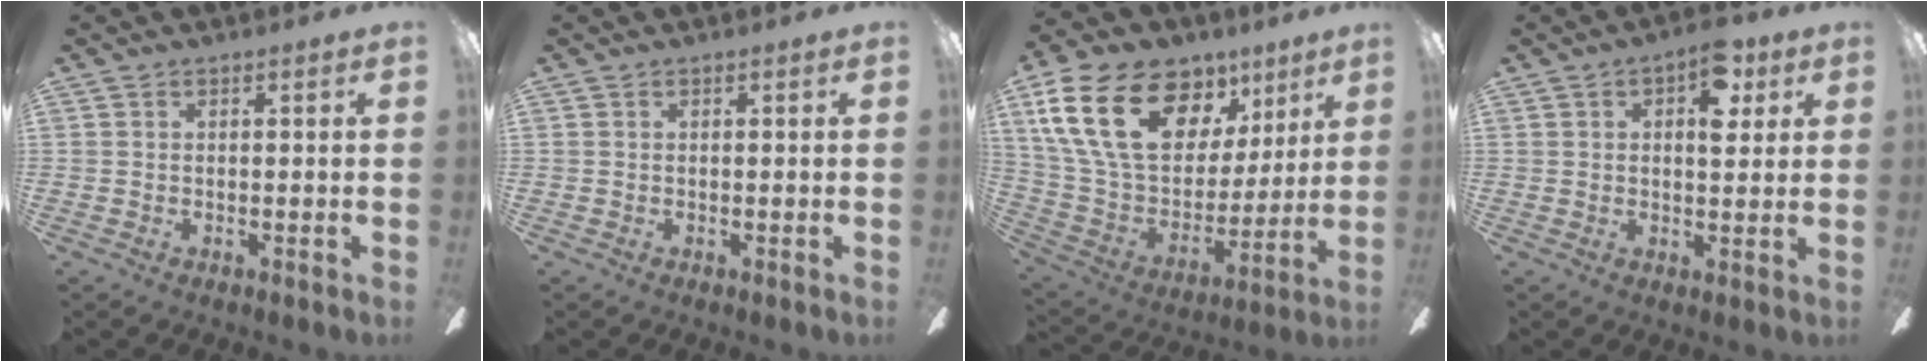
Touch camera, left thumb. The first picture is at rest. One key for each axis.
{"total": 0.0}
{"total": 25.4, "fx": 12.1, "fy": 15.9, "fz": 15.7, "tx": -0.293, "ty": -0.044, "tz": 0.223}
{"total": 9.3, "fx": 4.0, "fy": 4.7, "fz": 6.9, "tx": -0.082, "ty": -0.012, "tz": 0.062}